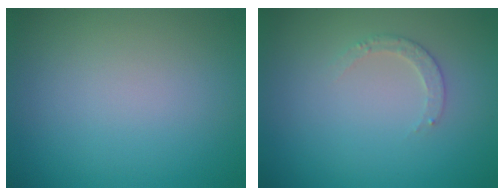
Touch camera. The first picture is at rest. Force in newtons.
{"total": 1.5, "press": 1.5, "slide": 0.2}